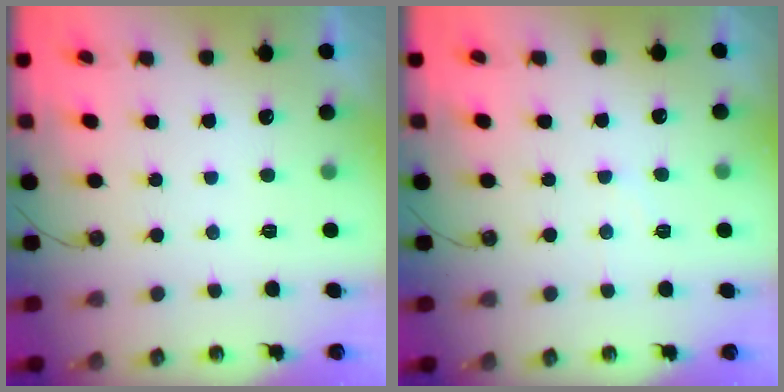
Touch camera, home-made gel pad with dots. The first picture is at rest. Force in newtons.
{"total": 5.1, "press": 5.0, "slide": 0.9}